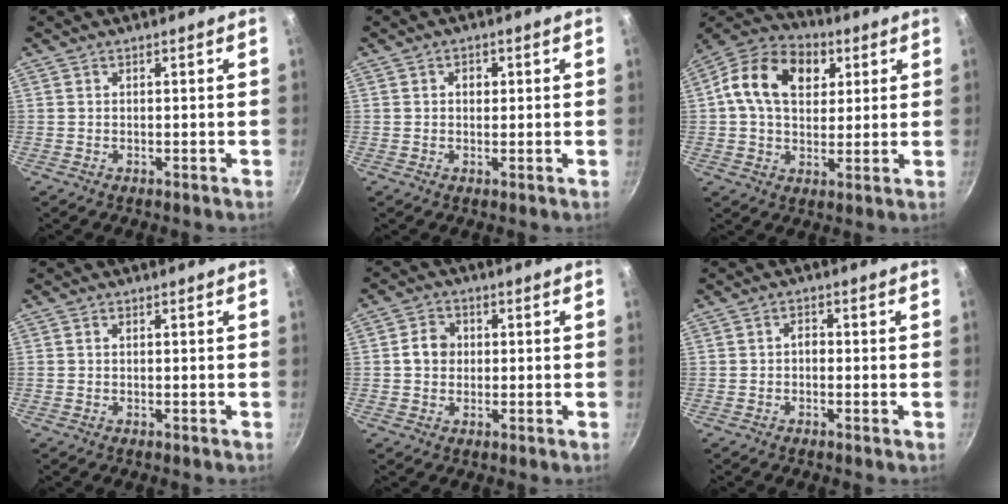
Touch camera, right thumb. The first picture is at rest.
{"total": 2.1, "force": [0.4, 1.7, 1.1], "torque": [-0.008, 0.001, 0.004]}
{"total": 16.2, "force": [4.7, 11.5, 10.4], "torque": [-0.157, 0.010, 0.062]}
{"total": 0.6, "force": [0.1, 0.5, 0.4], "torque": [-0.005, 0.004, 0.001]}
{"total": 4.7, "force": [0.2, 4.1, 2.3], "torque": [-0.017, 0.010, -0.004]}
{"total": 1.7, "force": [-0.4, 1.2, 1.2], "torque": [-0.019, 0.009, -0.012]}